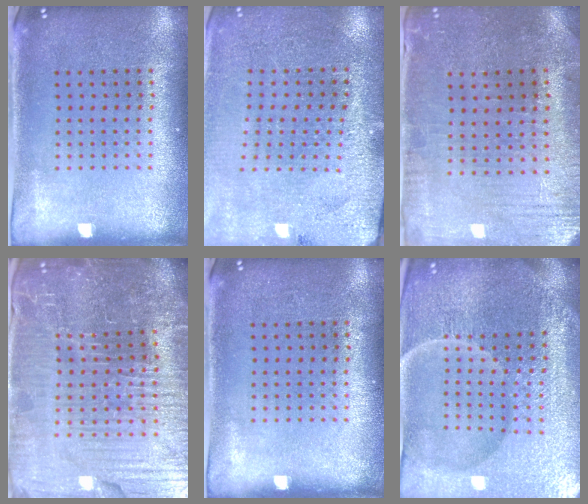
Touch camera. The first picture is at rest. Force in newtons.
{"total": 2.8, "press": 2.8, "slide": 0.1}
{"total": 0.6, "press": 0.5, "slide": 0.3}
{"total": 7.1, "press": 6.3, "slide": 3.3}
{"total": 0.0}
{"total": 6.3, "press": 5.7, "slide": 2.7}